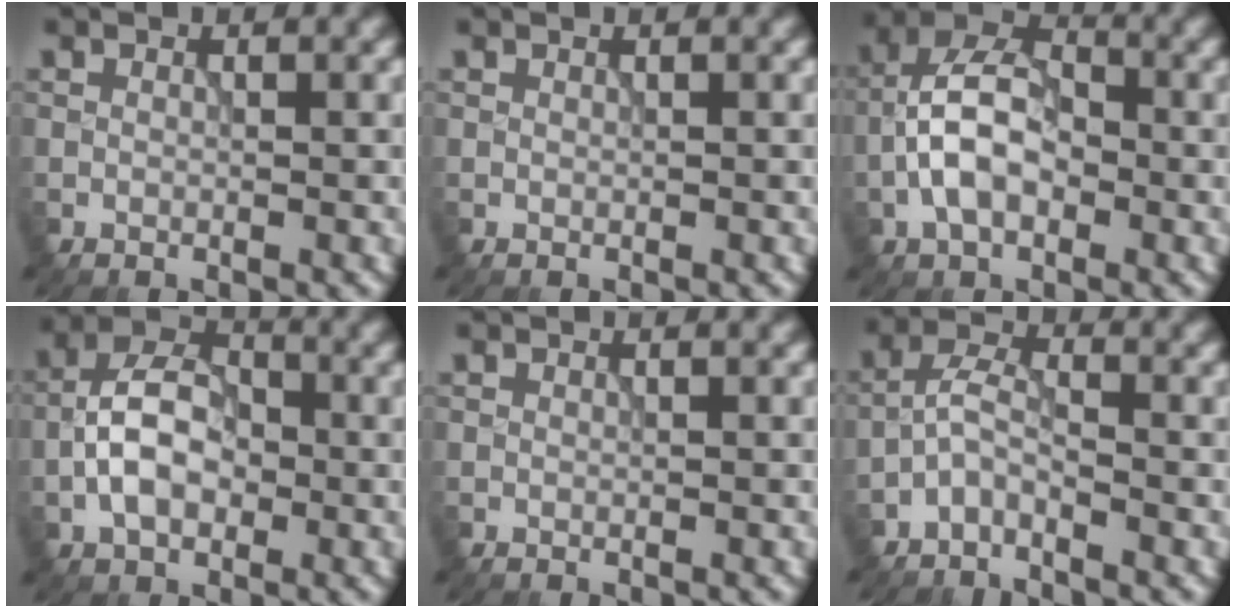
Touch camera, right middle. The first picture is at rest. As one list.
[{"total": 0.0}, {"total": 6.6, "force": [-1.8, 3.9, 5.0], "torque": [-0.099, 0.018, -0.039]}, {"total": 5.9, "force": [-1.4, 3.7, 4.4], "torque": [-0.081, 0.013, -0.033]}, {"total": 0.0}, {"total": 2.4, "force": [-1.7, 0.8, 1.4], "torque": [-0.030, 0.012, -0.044]}]